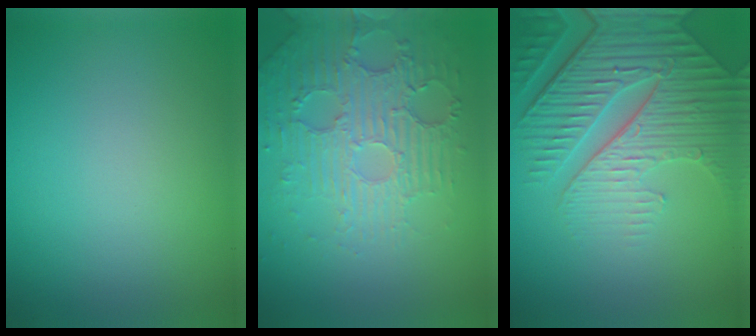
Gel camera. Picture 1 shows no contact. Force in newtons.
{"total": 5.4, "press": 3.6, "slide": 4.0}
{"total": 7.9, "press": 5.8, "slide": 5.3}